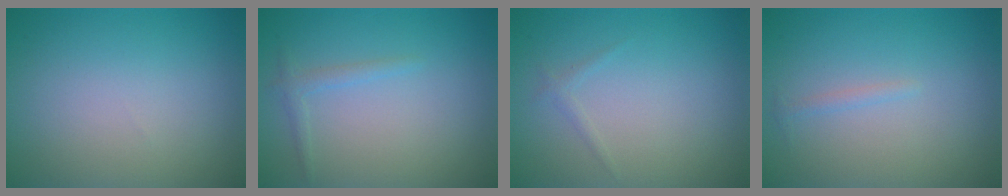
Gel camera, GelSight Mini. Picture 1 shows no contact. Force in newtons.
{"total": 1.1, "press": 1.1, "slide": 0.0}
{"total": 0.7, "press": 0.7, "slide": 0.1}
{"total": 0.6, "press": 0.6, "slide": 0.1}